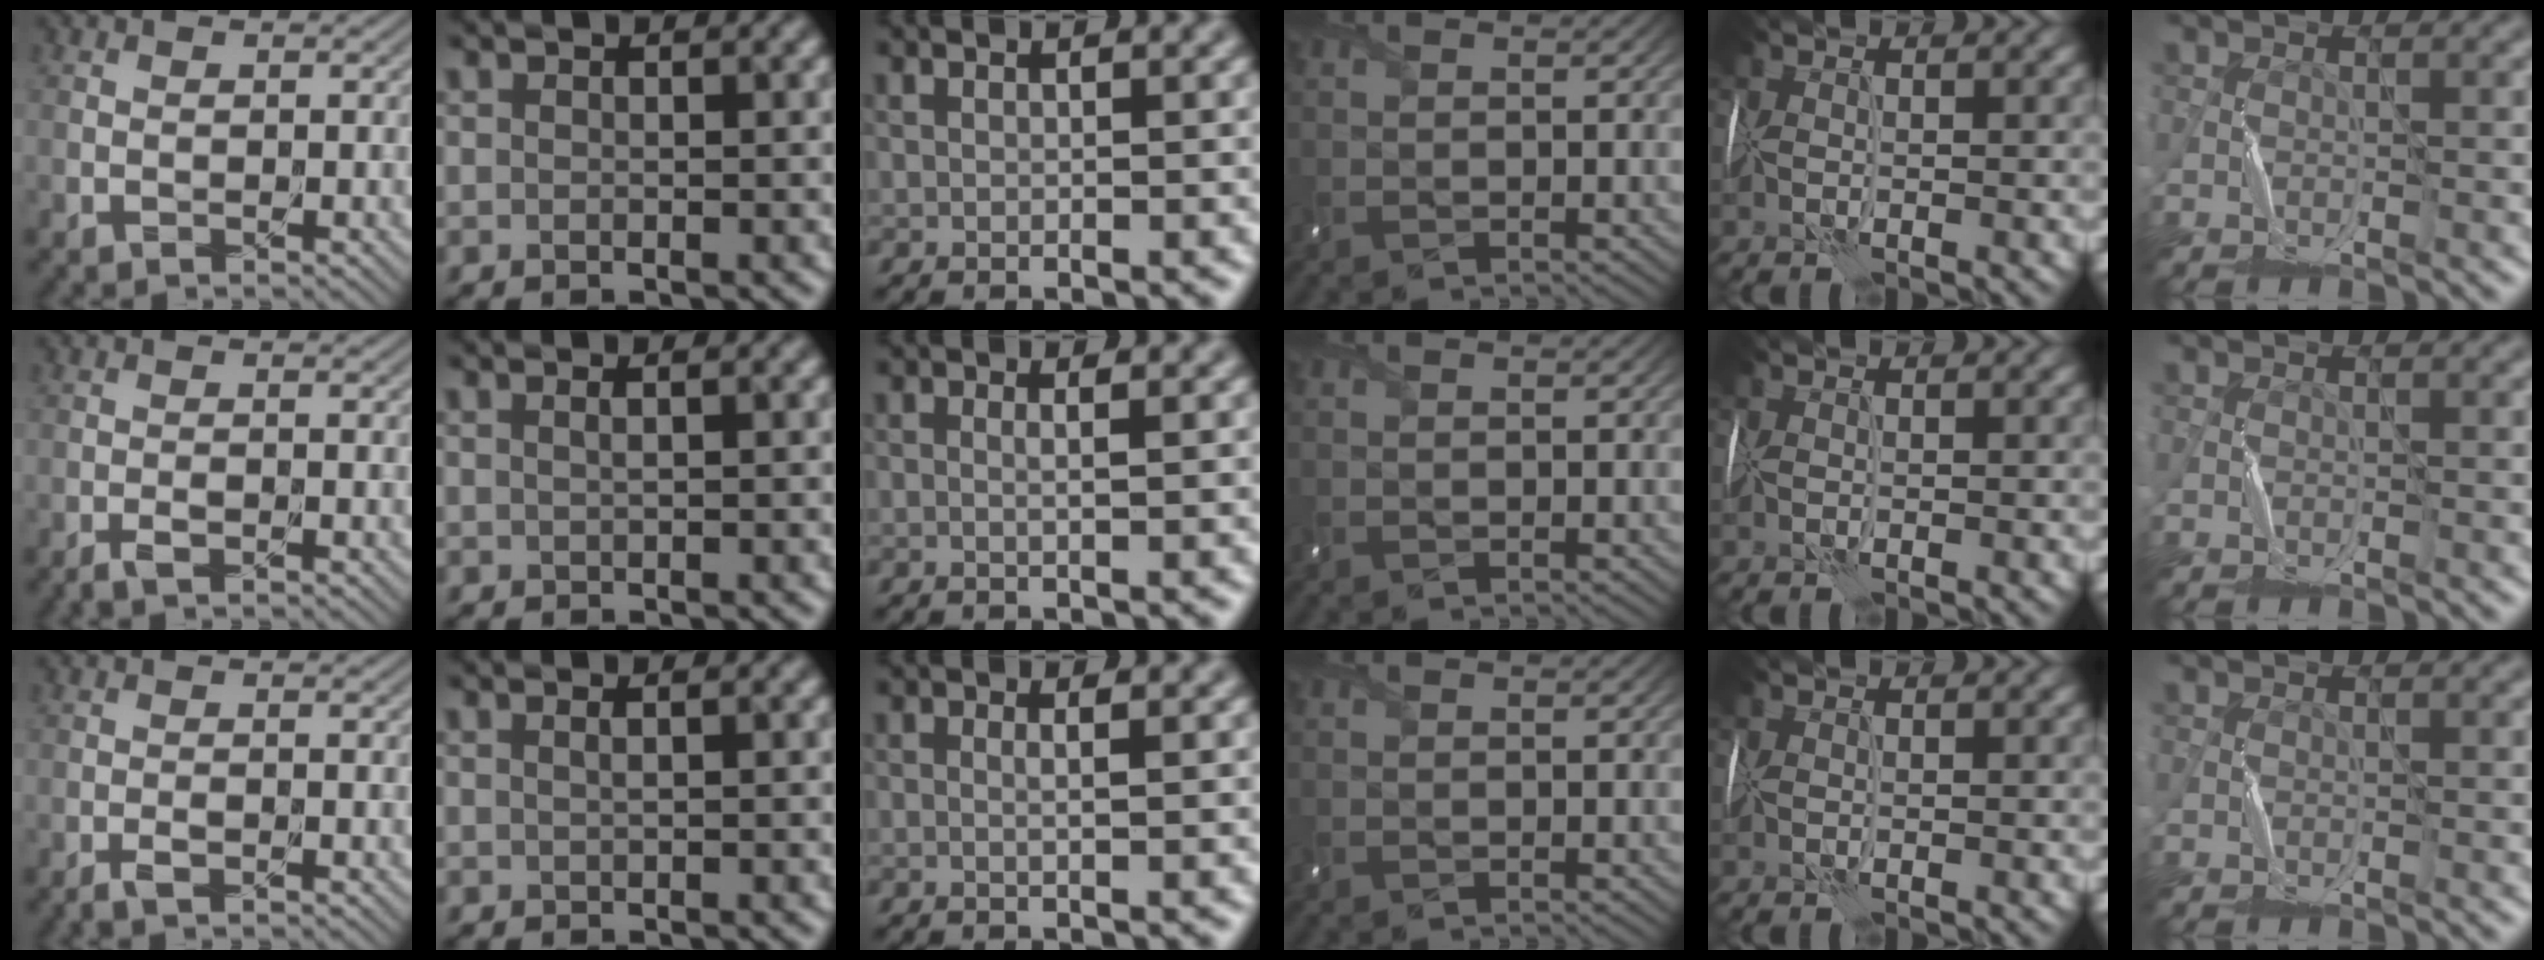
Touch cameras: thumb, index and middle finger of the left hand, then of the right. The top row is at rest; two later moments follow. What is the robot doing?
{"motion": "wrap", "object": "sponge"}